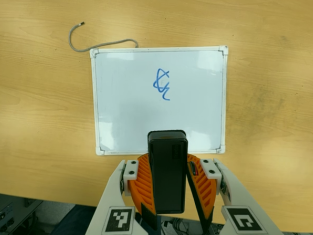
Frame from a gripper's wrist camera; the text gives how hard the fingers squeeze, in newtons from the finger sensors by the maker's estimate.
{"total": 9.3, "left": 9.2, "right": 9.4}